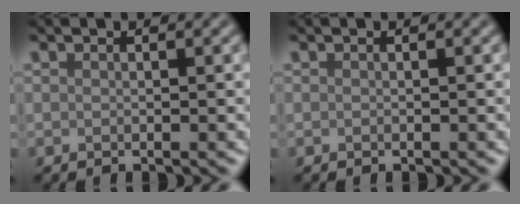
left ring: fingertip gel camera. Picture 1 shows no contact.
{"total": 0.0}